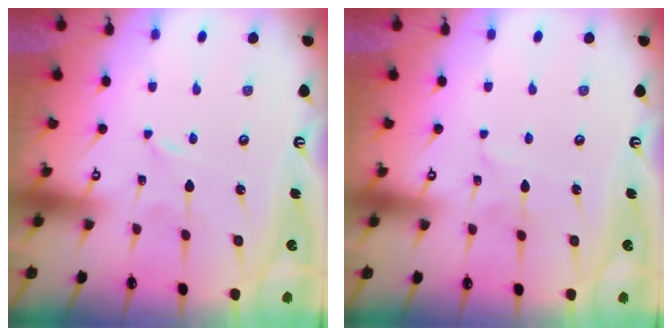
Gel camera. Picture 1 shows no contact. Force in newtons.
{"total": 2.3, "press": 2.3, "slide": 0.2}